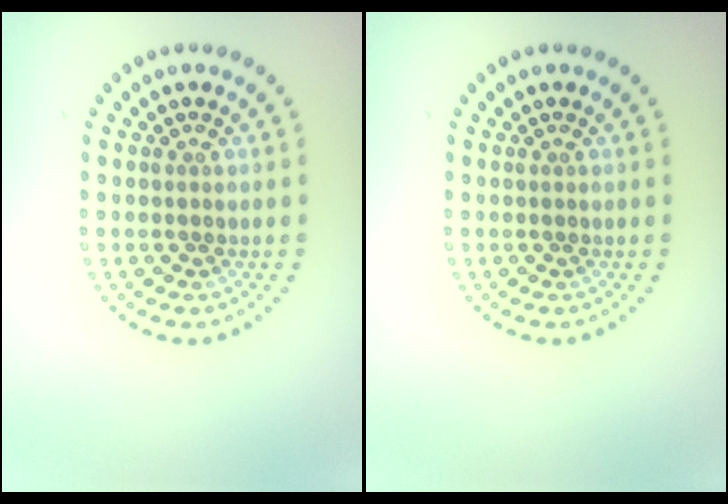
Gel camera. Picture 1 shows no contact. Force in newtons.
{"total": 0.0}